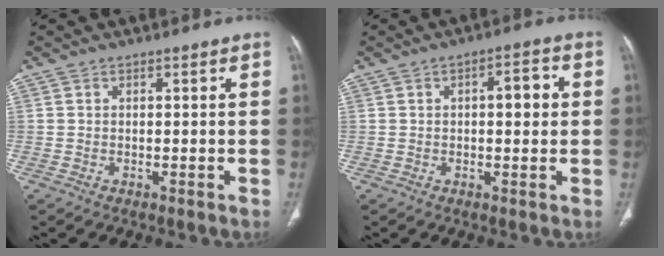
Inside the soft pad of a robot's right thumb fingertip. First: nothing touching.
{"total": 5.4, "force": [0.7, 2.3, 4.8], "torque": [-0.055, 0.012, 0.006]}